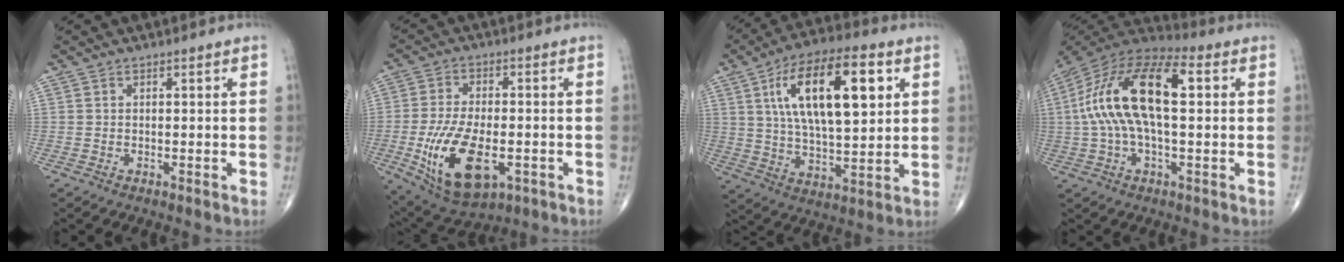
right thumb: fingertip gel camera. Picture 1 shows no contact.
{"total": 15.8, "force": [-4.4, 8.1, 12.9], "torque": [-0.236, -0.001, -0.061]}
{"total": 20.3, "force": [6.3, 8.2, 17.5], "torque": [-0.278, -0.006, 0.104]}
{"total": 19.7, "force": [2.6, 8.6, 17.6], "torque": [-0.339, 0.040, 0.035]}